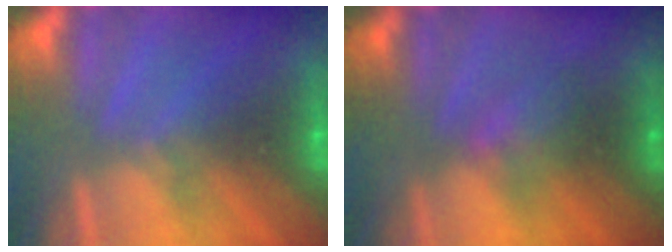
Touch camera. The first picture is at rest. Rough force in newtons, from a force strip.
{"total": 2.3}